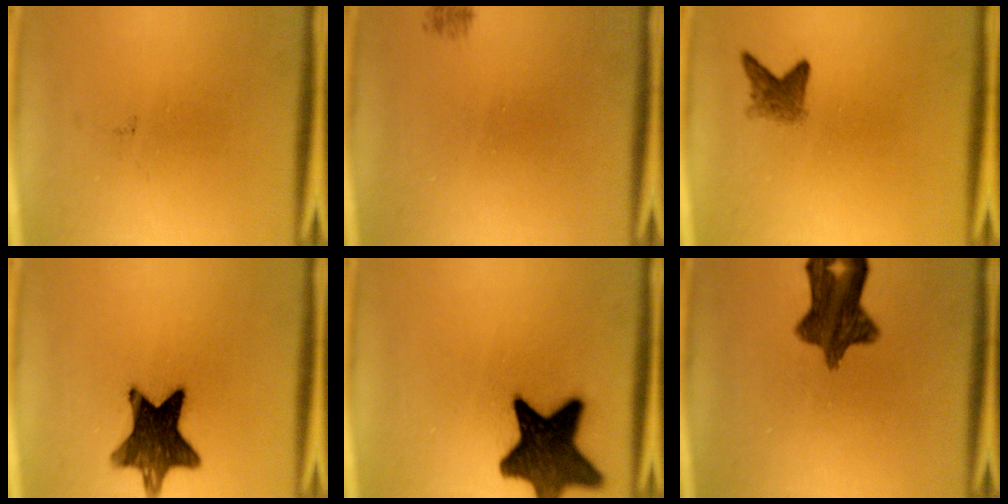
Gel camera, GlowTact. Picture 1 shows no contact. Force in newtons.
{"total": 0.7}
{"total": 2.6}
{"total": 13.3}
{"total": 14.3}
{"total": 10.3}